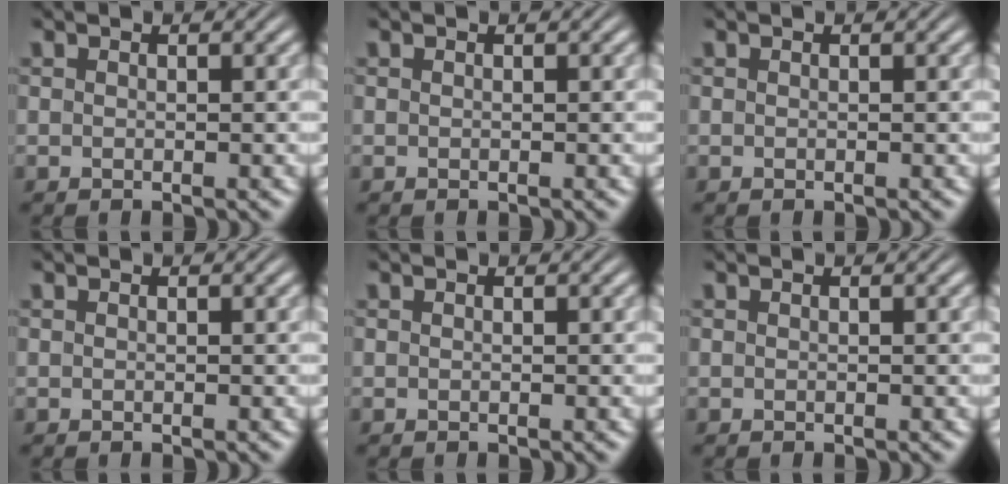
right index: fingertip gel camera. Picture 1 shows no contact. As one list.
[{"total": 0.0}, {"total": 0.0}, {"total": 0.0}, {"total": 0.0}, {"total": 0.0}]